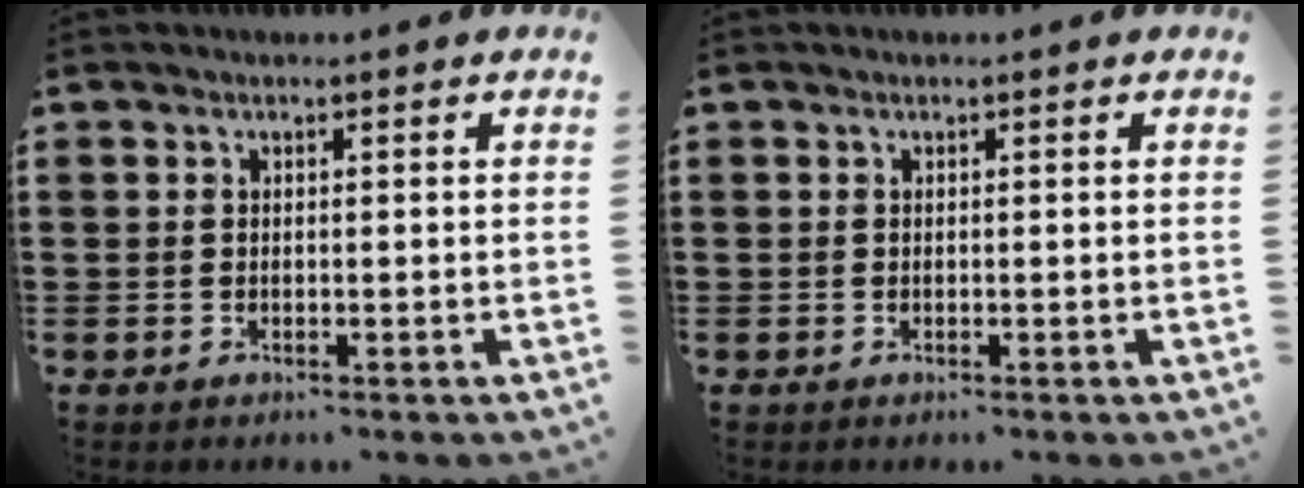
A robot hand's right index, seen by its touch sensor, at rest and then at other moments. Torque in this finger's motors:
{"motor_torque": [0.62, 1.21, 0.00, 0.00]}